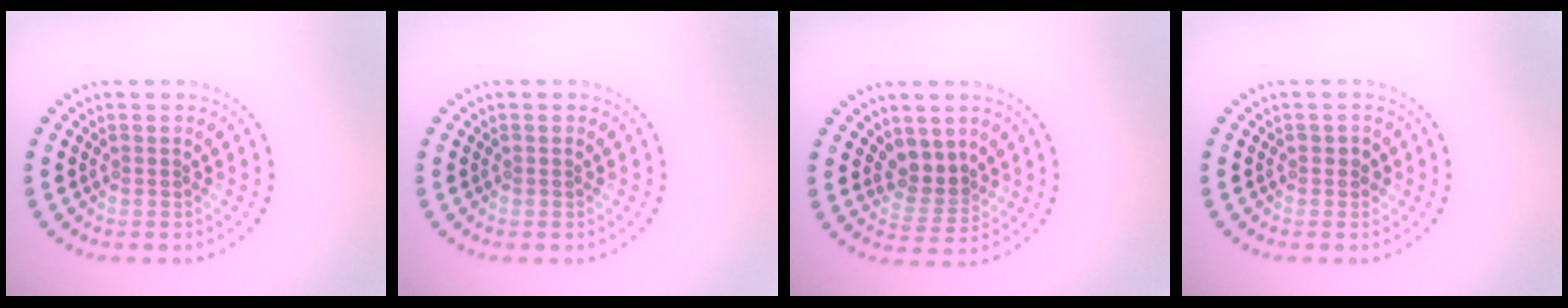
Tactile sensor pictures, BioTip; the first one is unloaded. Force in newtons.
{"total": 0.0}
{"total": 2.6, "press": 2.2, "slide": 1.3}
{"total": 0.9, "press": 0.8, "slide": 0.3}